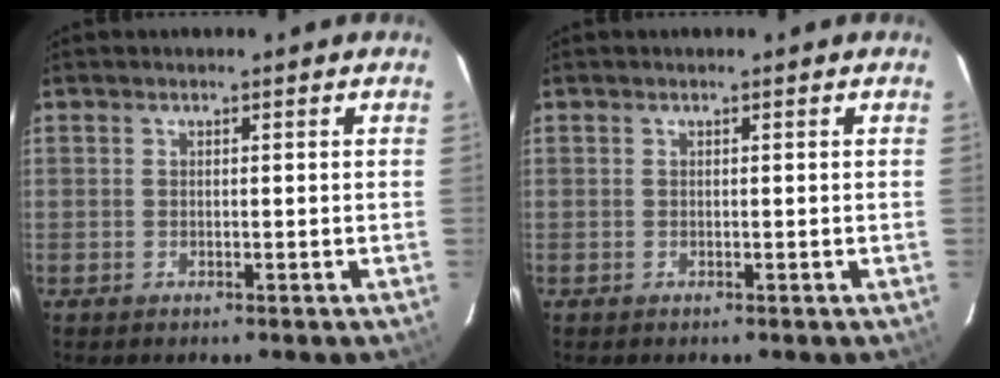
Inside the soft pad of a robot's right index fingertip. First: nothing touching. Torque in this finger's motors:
{"motor_torque": [0.00, 0.00, 0.02, 0.01]}